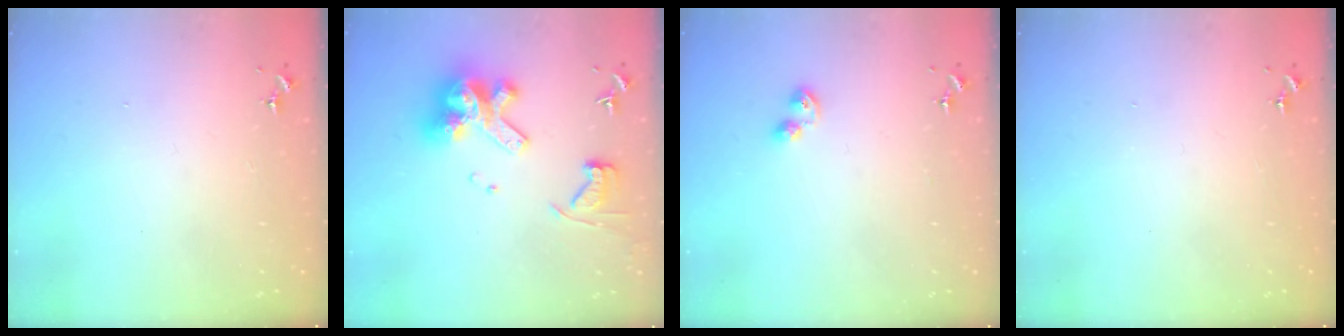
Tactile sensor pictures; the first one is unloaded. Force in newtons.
{"total": 14.9, "press": 14.8, "slide": 1.8}
{"total": 3.7, "press": 3.7, "slide": 0.5}
{"total": 0.0}